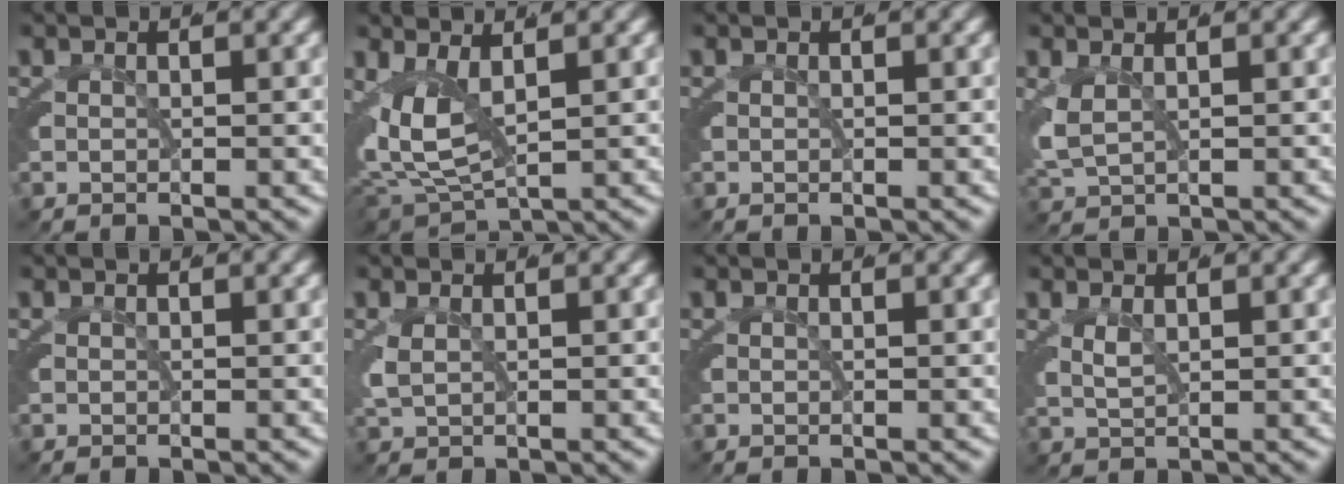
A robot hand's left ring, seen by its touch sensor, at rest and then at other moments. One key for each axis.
{"total": 6.8, "fx": 0.5, "fy": 4.9, "fz": 4.8, "tx": -0.119, "ty": -0.022, "tz": 0.012}
{"total": 0.0}
{"total": 3.0, "fx": 0.0, "fy": 2.5, "fz": 1.7, "tx": -0.059, "ty": -0.012, "tz": 0.004}
{"total": 0.0}
{"total": 1.4, "fx": -0.2, "fy": 1.1, "fz": 0.9, "tx": -0.036, "ty": -0.012, "tz": 0.005}
{"total": 0.0}
{"total": 1.6, "fx": 0.5, "fy": 1.1, "fz": 1.0, "tx": -0.033, "ty": -0.011, "tz": 0.015}